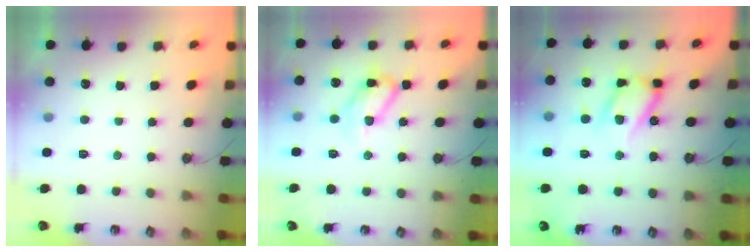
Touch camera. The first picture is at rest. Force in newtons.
{"total": 12.0, "press": 12.0, "slide": 0.4}
{"total": 15.3, "press": 15.2, "slide": 1.5}